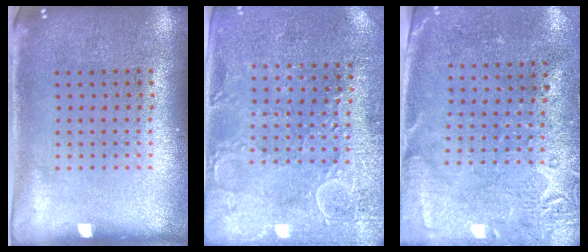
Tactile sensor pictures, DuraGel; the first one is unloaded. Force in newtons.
{"total": 2.8, "press": 2.7, "slide": 0.8}
{"total": 2.7, "press": 2.2, "slide": 1.5}